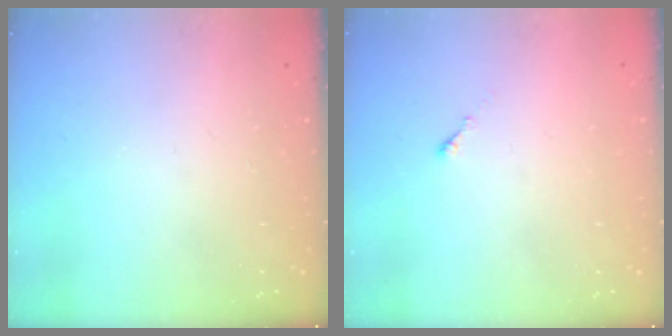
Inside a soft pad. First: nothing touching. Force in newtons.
{"total": 0.0}